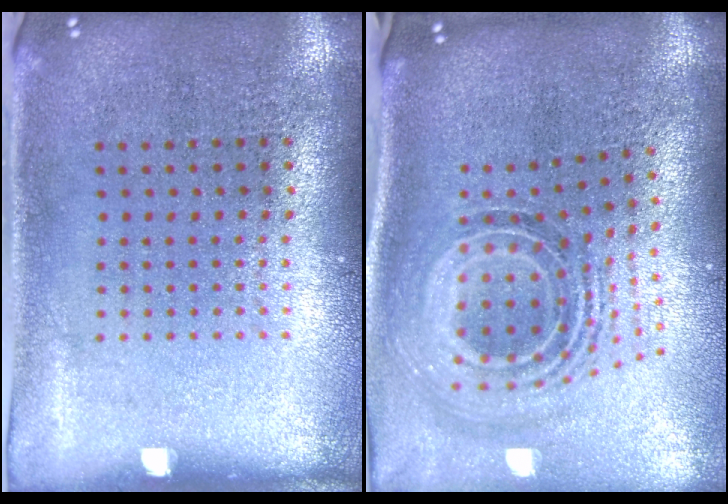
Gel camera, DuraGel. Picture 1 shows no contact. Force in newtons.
{"total": 1.9, "press": 1.3, "slide": 1.3}